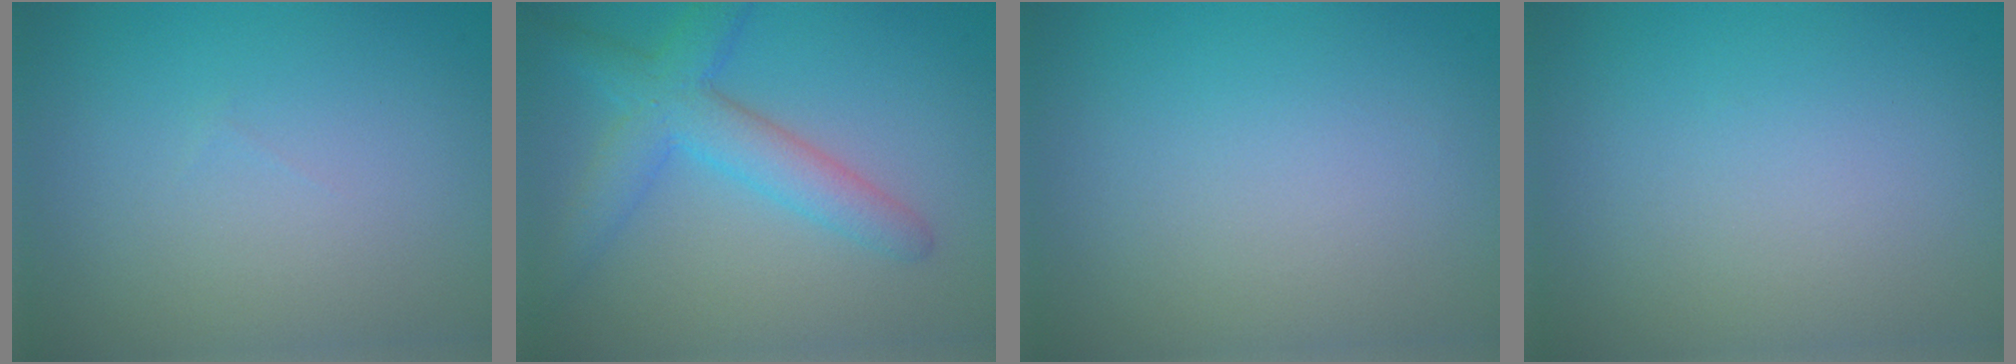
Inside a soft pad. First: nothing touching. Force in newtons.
{"total": 4.6, "press": 4.6, "slide": 0.2}
{"total": 0.0}
{"total": 0.0}